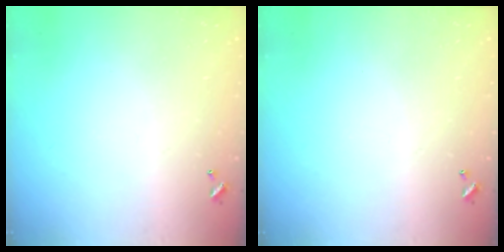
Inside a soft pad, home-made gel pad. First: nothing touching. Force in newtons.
{"total": 0.0}